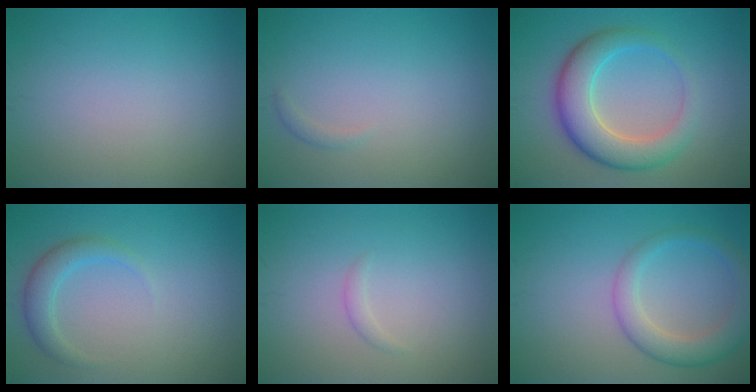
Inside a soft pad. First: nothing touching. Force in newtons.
{"total": 0.6, "press": 0.6, "slide": 0.0}
{"total": 6.5, "press": 6.5, "slide": 0.2}
{"total": 2.4, "press": 2.4, "slide": 0.1}
{"total": 0.7, "press": 0.7, "slide": 0.0}
{"total": 4.0, "press": 4.0, "slide": 0.2}